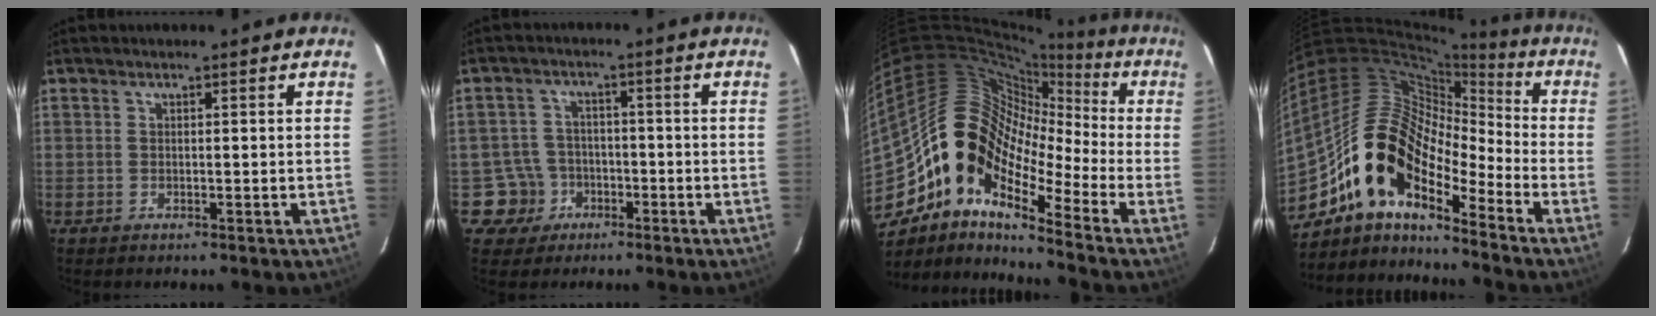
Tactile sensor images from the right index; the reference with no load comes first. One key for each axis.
{"total": 6.0, "fx": -2.6, "fy": 5.4, "fz": -0.2, "tx": -0.010, "ty": 0.026, "tz": -0.042}
{"total": 15.4, "fx": -7.0, "fy": 8.7, "fz": 10.7, "tx": -0.180, "ty": 0.010, "tz": -0.156}
{"total": 16.1, "fx": -10.7, "fy": 6.9, "fz": 9.8, "tx": -0.170, "ty": 0.006, "tz": -0.221}